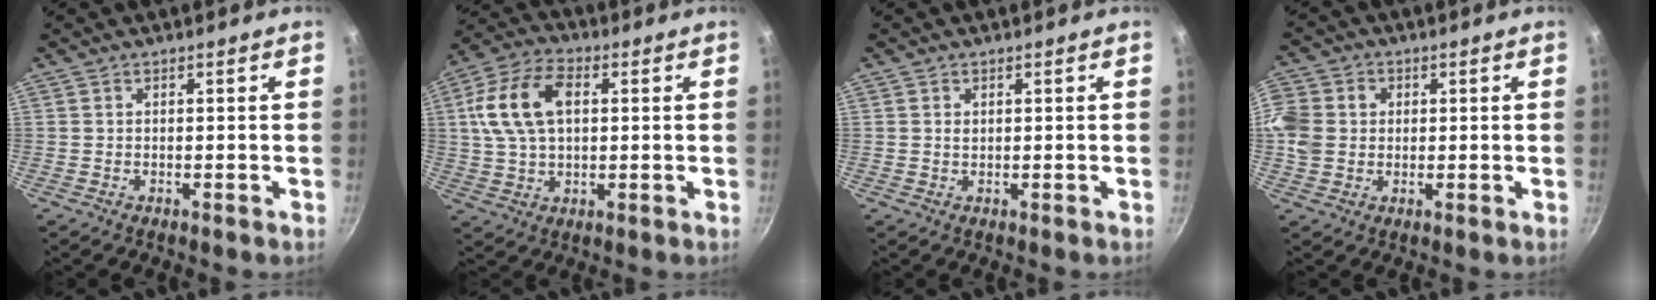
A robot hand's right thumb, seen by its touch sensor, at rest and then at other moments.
{"total": 13.5, "force": [2.7, 8.3, 10.4], "torque": [-0.200, 0.018, 0.046]}
{"total": 0.8, "force": [0.3, 0.6, 0.5], "torque": [-0.007, -0.002, 0.006]}
{"total": 11.1, "force": [1.3, 9.4, 5.8], "torque": [-0.142, 0.020, 0.023]}